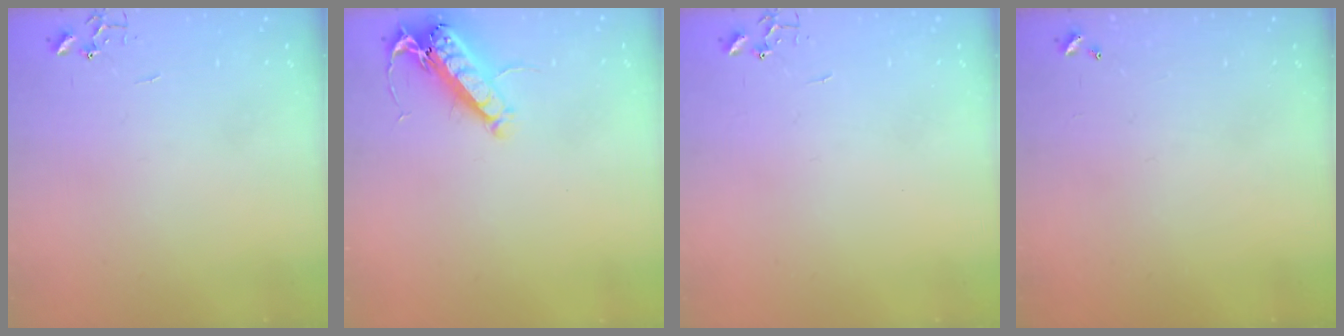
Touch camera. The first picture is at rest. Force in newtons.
{"total": 14.4, "press": 14.2, "slide": 2.0}
{"total": 0.0}
{"total": 0.0}